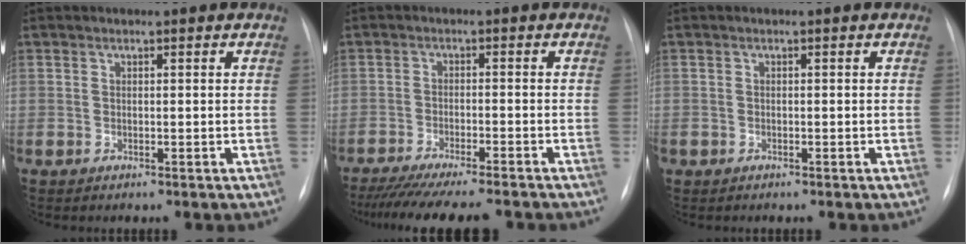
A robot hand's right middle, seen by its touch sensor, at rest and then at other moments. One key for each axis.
{"total": 14.5, "fx": -12.8, "fy": 1.2, "fz": 6.9, "tx": -0.104, "ty": -0.027, "tz": -0.183}
{"total": 0.6, "fx": -0.3, "fy": 0.5, "fz": 0.1, "tx": -0.005, "ty": 0.003, "tz": -0.005}